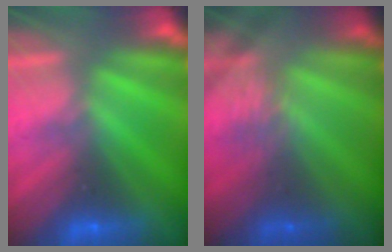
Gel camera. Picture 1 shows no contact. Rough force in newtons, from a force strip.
{"total": 2.1}